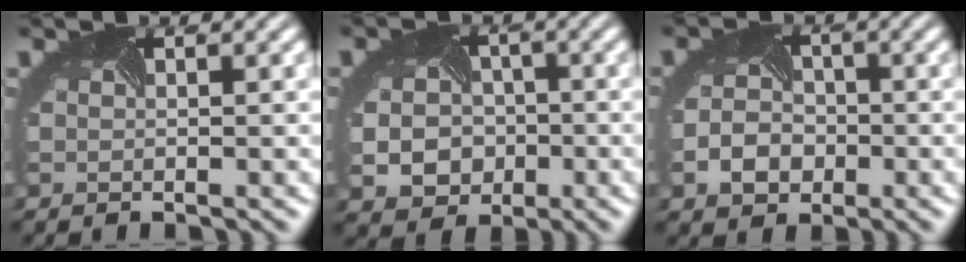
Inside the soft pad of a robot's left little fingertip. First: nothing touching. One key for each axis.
{"total": 5.5, "fx": -1.3, "fy": 4.9, "fz": 2.3, "tx": -0.036, "ty": -0.018, "tz": -0.021}
{"total": 2.8, "fx": -1.1, "fy": 2.4, "fz": 0.9, "tx": -0.023, "ty": -0.001, "tz": -0.025}